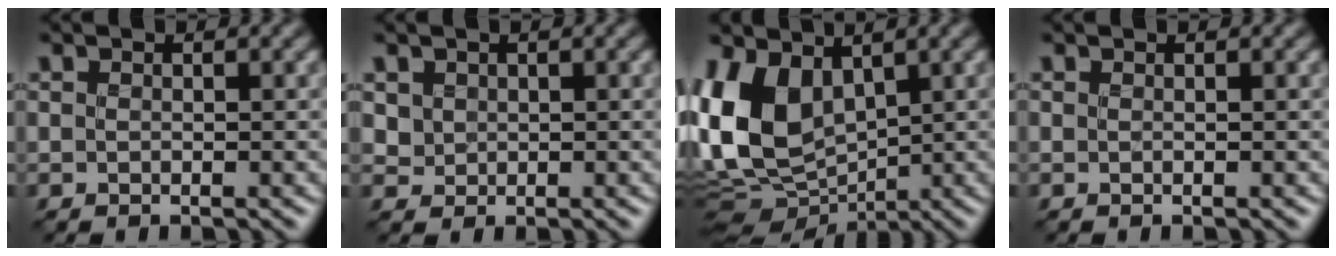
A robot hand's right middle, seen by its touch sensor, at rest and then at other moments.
{"total": 2.9, "force": [1.0, 2.4, 1.4], "torque": [-0.052, 0.010, 0.023]}
{"total": 9.1, "force": [0.8, 5.9, 6.8], "torque": [-0.147, -0.010, 0.003]}
{"total": 0.0}